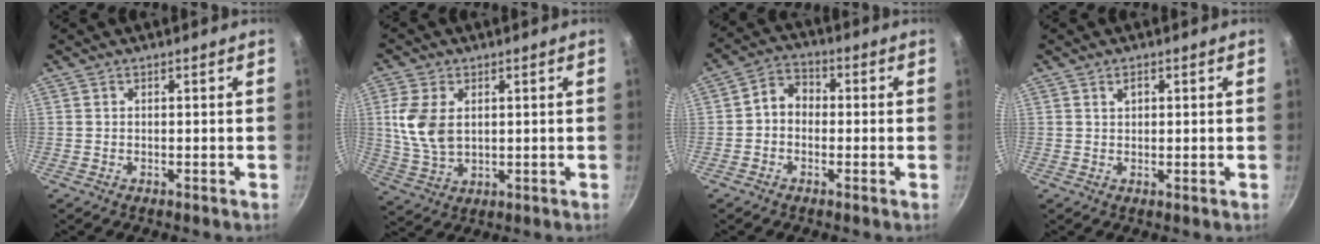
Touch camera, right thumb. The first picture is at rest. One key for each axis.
{"total": 9.3, "fx": 1.8, "fy": 5.9, "fz": 6.9, "tx": -0.140, "ty": -0.012, "tz": 0.041}
{"total": 5.2, "fx": -0.6, "fy": 4.3, "fz": 3.0, "tx": -0.029, "ty": 0.020, "tz": -0.026}
{"total": 1.5, "fx": 0.7, "fy": 0.9, "fz": 1.0, "tx": -0.010, "ty": -0.003, "tz": 0.010}